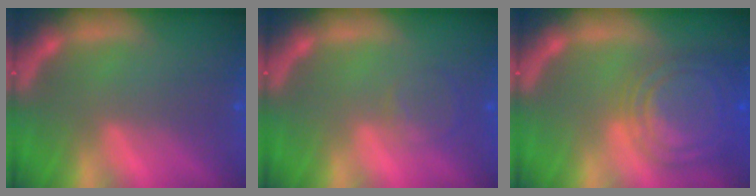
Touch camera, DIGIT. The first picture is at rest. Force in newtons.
{"total": 2.0}
{"total": 9.5}